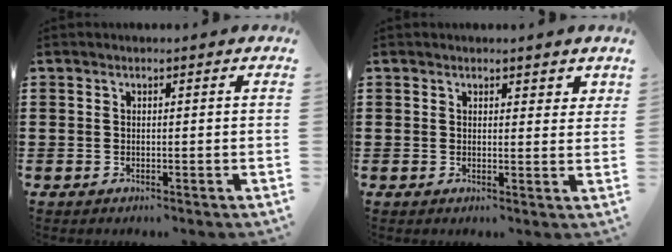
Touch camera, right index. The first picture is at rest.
{"total": 1.6, "force": [1.4, 0.8, 0.3], "torque": [0.000, 0.003, 0.025]}